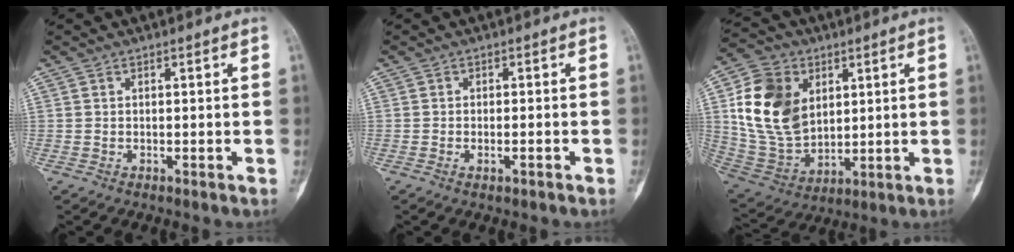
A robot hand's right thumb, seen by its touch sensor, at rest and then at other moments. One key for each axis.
{"total": 2.0, "fx": -0.8, "fy": 0.7, "fz": 1.7, "tx": -0.033, "ty": 0.011, "tz": -0.009}
{"total": 17.2, "fx": 4.4, "fy": 12.4, "fz": 11.1, "tx": -0.188, "ty": -0.015, "tz": 0.095}